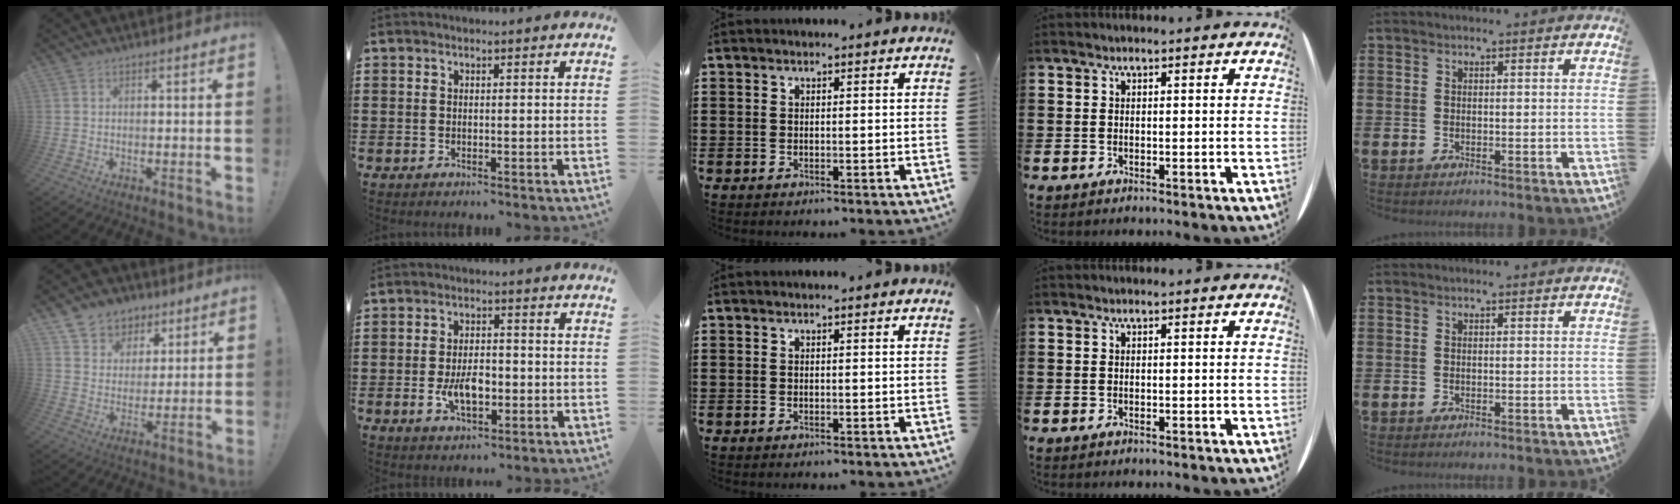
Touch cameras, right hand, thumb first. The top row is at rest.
{"thumb": {"total": 8.2, "force": [4.7, 6.7, 1.0], "torque": [-0.015, -0.036, 0.095]}, "index": {"total": 5.8, "force": [-1.4, 3.0, 4.8], "torque": [-0.088, -0.001, -0.028]}}